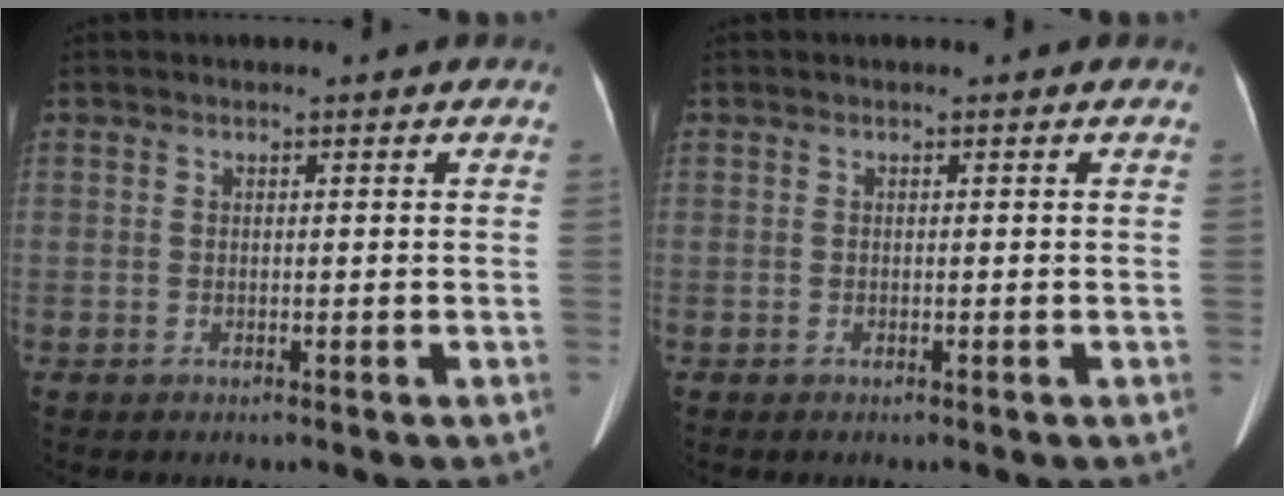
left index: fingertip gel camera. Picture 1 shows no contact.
{"total": 0.0}